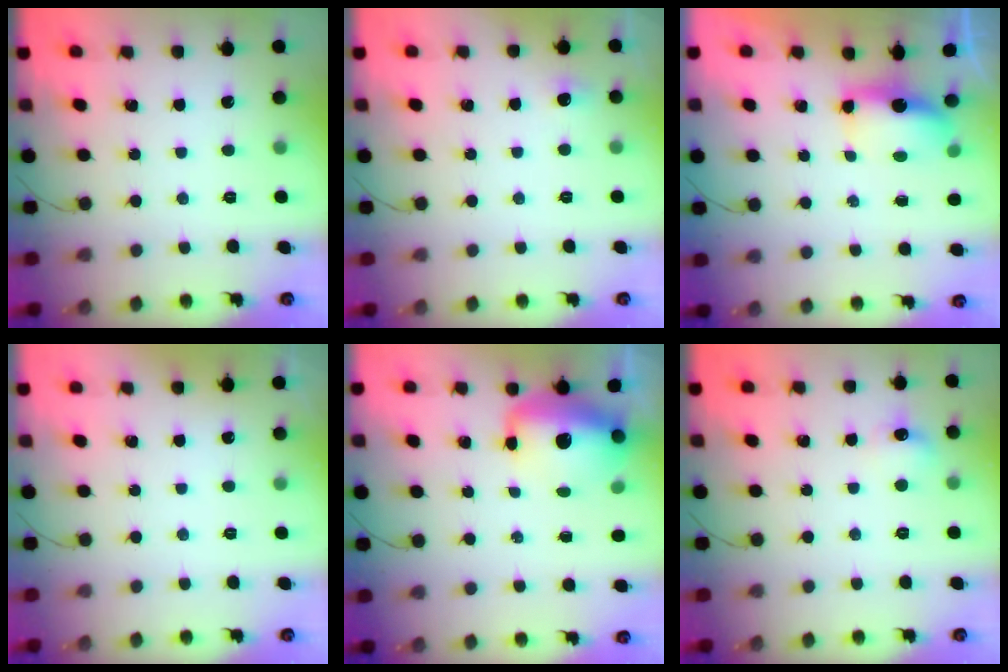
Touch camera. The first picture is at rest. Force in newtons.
{"total": 3.7, "press": 3.3, "slide": 1.5}
{"total": 6.5, "press": 6.4, "slide": 0.4}
{"total": 10.1, "press": 1.0, "slide": 10.0}
{"total": 13.4, "press": 13.1, "slide": 3.2}
{"total": 7.4, "press": 7.3, "slide": 1.3}